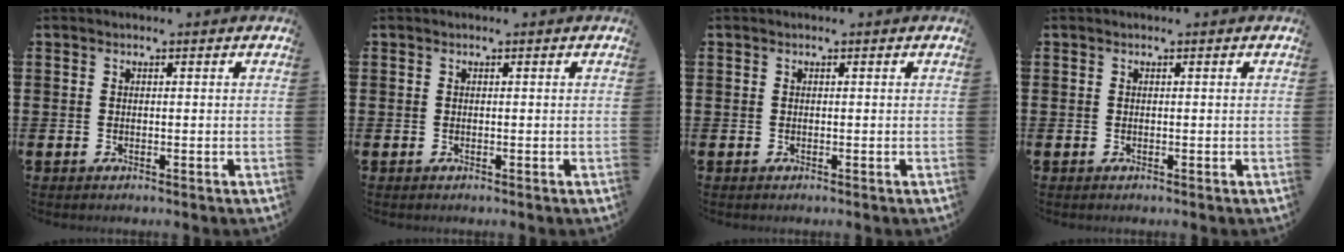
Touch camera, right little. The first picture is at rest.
{"total": 0.0}
{"total": 0.0}
{"total": 0.0}